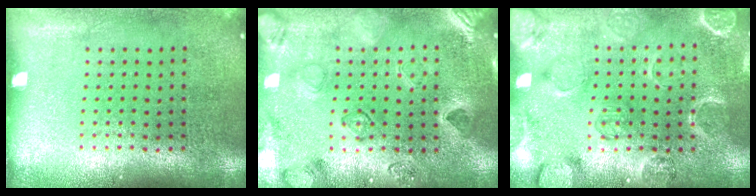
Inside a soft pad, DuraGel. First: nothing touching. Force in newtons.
{"total": 2.3, "press": 2.3, "slide": 0.6}
{"total": 2.3, "press": 2.3, "slide": 0.4}